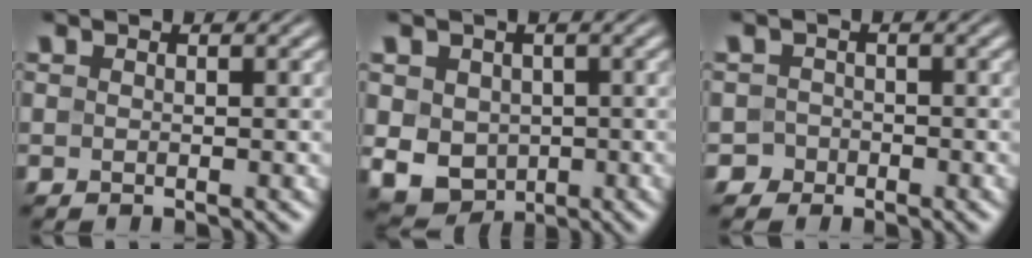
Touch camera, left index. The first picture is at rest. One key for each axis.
{"total": 5.5, "fx": -0.2, "fy": 4.8, "fz": 2.6, "tx": -0.050, "ty": -0.010, "tz": 0.000}
{"total": 1.7, "fx": -1.1, "fy": 1.3, "fz": -0.2, "tx": 0.015, "ty": 0.009, "tz": -0.022}